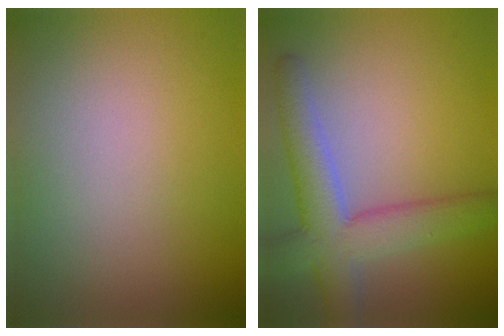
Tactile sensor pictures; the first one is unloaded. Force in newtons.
{"total": 6.4, "press": 6.4, "slide": 0.4}